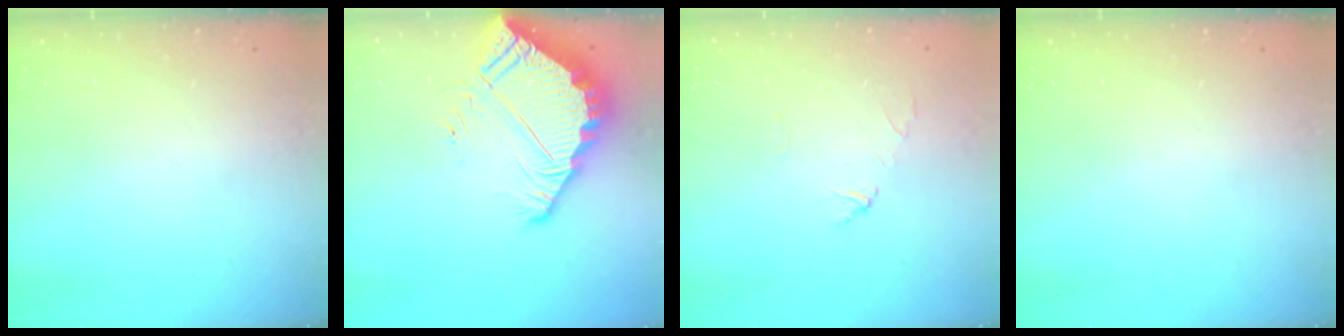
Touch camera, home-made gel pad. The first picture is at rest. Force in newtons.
{"total": 7.1, "press": 7.1, "slide": 0.3}
{"total": 2.7, "press": 2.7, "slide": 0.2}
{"total": 0.0}